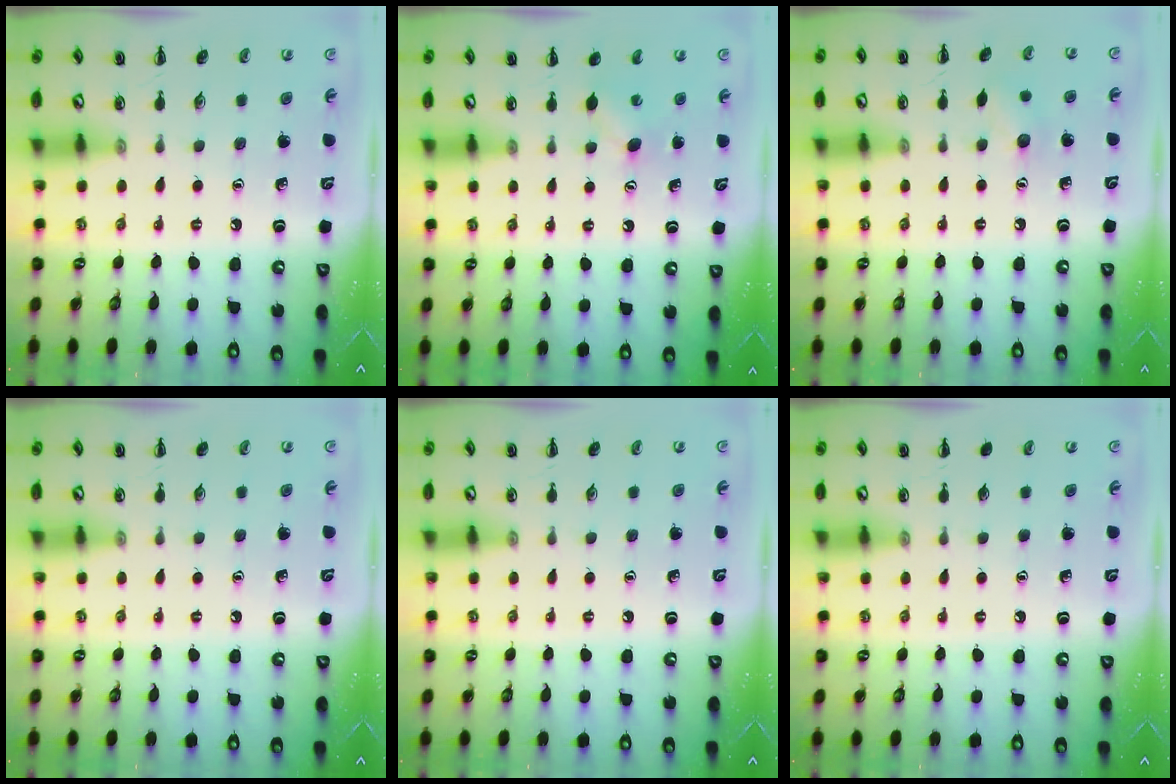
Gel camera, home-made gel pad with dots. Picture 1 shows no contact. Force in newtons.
{"total": 4.9, "press": 4.7, "slide": 1.1}
{"total": 6.1, "press": 6.1, "slide": 0.9}
{"total": 0.0}
{"total": 0.0}
{"total": 0.0}